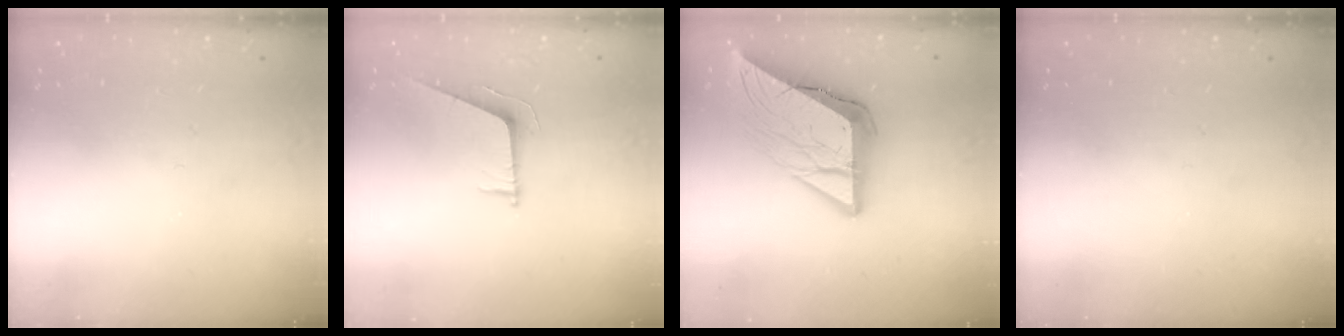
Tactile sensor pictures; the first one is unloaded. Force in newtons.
{"total": 6.5, "press": 6.5, "slide": 0.2}
{"total": 15.9, "press": 15.8, "slide": 1.7}
{"total": 0.0}